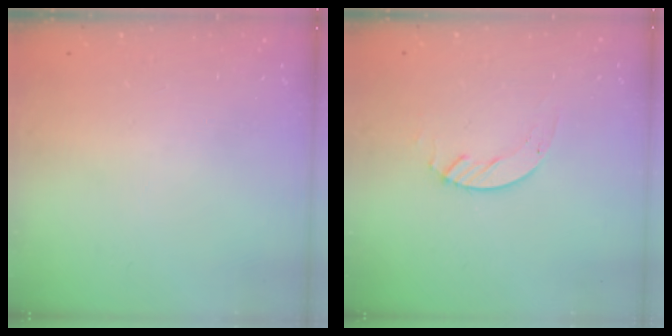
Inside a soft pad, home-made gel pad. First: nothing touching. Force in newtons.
{"total": 2.4, "press": 2.4, "slide": 0.2}